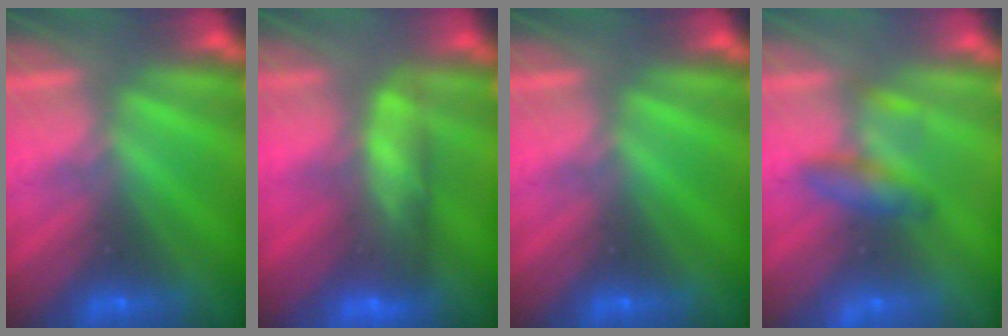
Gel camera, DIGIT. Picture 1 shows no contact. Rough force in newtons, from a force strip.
{"total": 8.6}
{"total": 0.0}
{"total": 2.1}